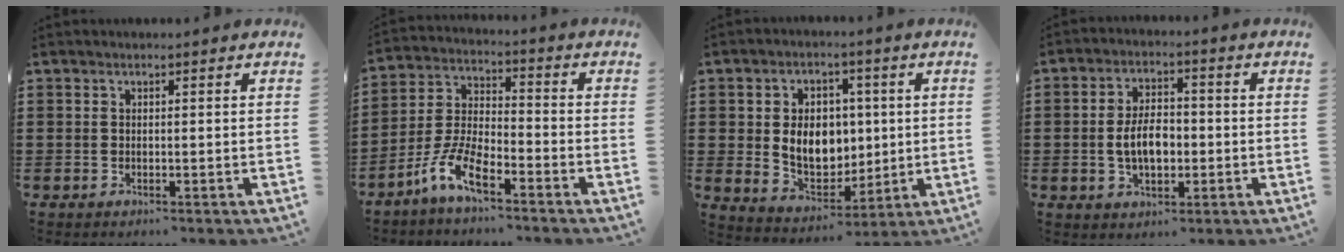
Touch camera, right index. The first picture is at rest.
{"total": 7.6, "force": [-5.4, 2.1, 4.9], "torque": [-0.128, -0.005, -0.109]}
{"total": 8.8, "force": [0.8, 6.7, 5.7], "torque": [-0.102, 0.013, 0.015]}
{"total": 5.8, "force": [-0.8, 3.2, 4.8], "torque": [-0.080, 0.000, -0.020]}